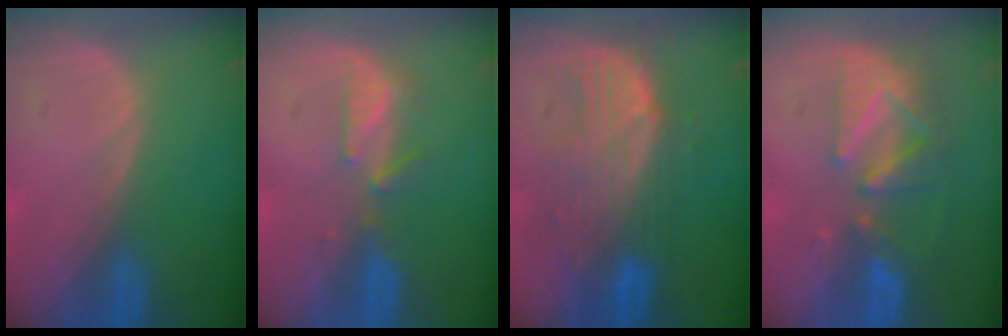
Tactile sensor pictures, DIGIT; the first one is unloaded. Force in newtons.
{"total": 3.6, "press": 3.5, "slide": 0.5}
{"total": 8.9, "press": 8.3, "slide": 3.2}
{"total": 8.6, "press": 8.0, "slide": 3.1}